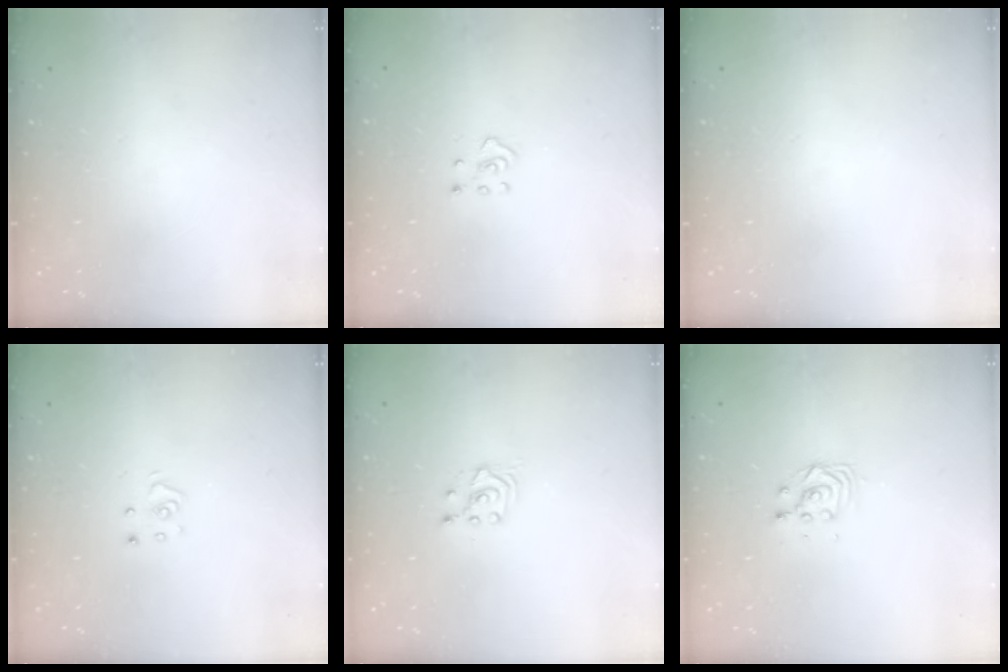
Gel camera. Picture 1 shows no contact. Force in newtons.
{"total": 3.4, "press": 3.3, "slide": 0.6}
{"total": 0.0}
{"total": 3.6, "press": 3.6, "slide": 0.2}
{"total": 2.5, "press": 2.4, "slide": 0.7}
{"total": 4.6, "press": 4.5, "slide": 0.2}